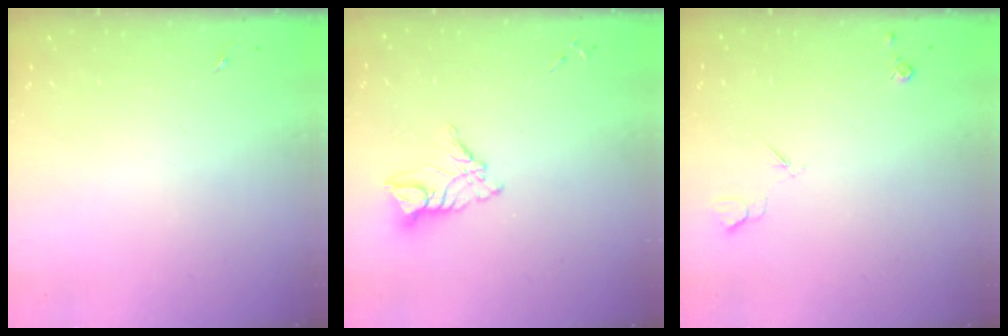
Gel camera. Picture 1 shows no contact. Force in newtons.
{"total": 10.7, "press": 10.6, "slide": 0.9}
{"total": 4.1, "press": 4.0, "slide": 0.7}